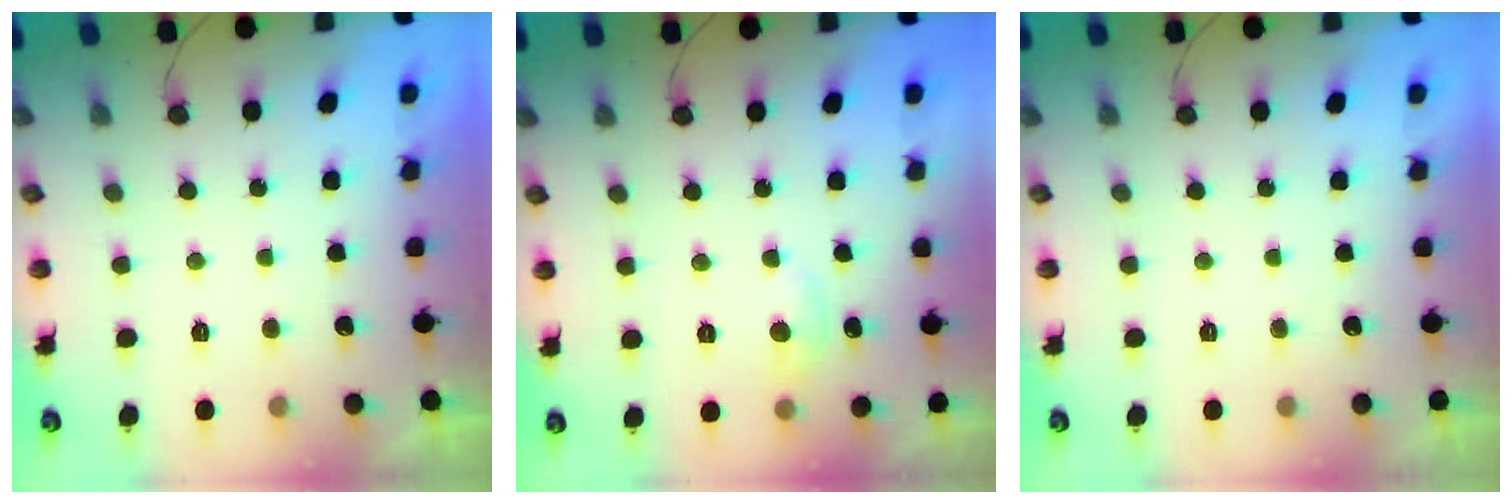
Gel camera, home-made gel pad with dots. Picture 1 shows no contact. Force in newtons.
{"total": 5.0, "press": 5.0, "slide": 0.5}
{"total": 0.0}